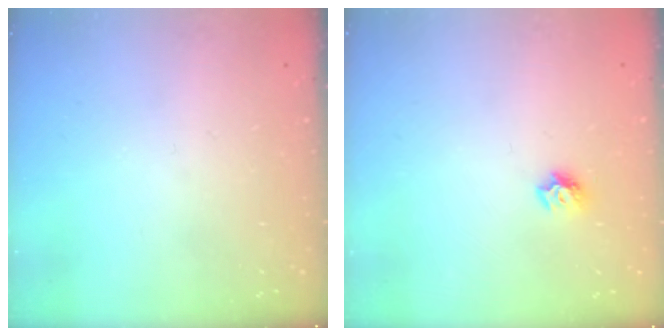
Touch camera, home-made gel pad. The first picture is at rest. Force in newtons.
{"total": 7.0, "press": 7.0, "slide": 0.7}